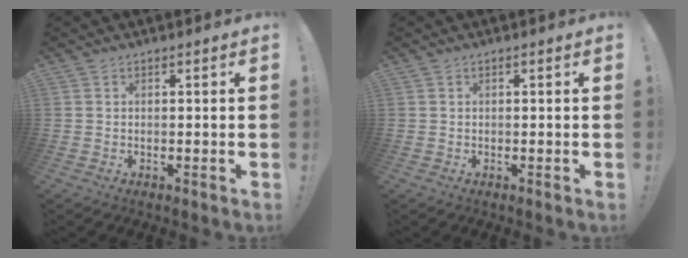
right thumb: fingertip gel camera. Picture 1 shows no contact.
{"total": 0.0}